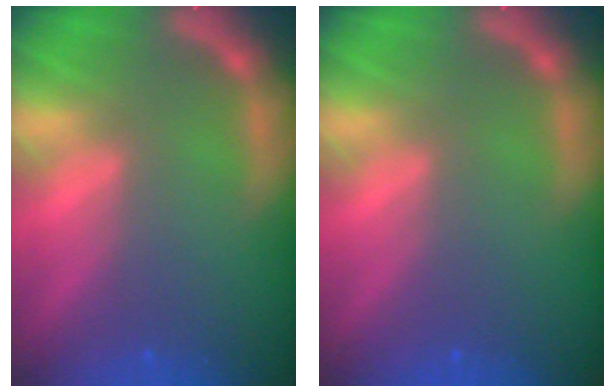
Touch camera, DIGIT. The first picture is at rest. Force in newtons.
{"total": 0.0}